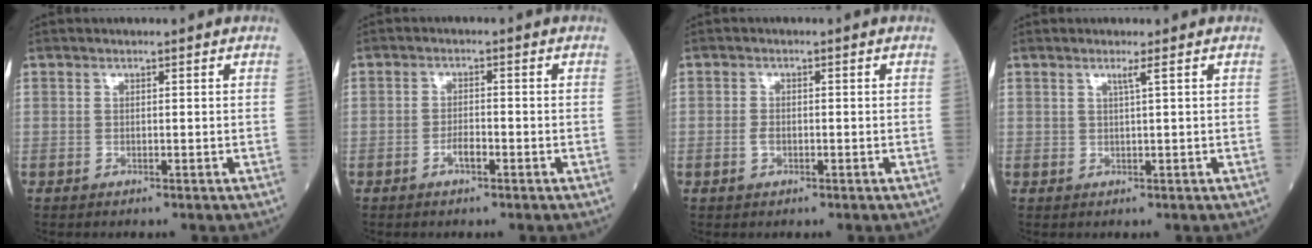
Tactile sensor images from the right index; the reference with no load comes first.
{"total": 2.1, "force": [-1.1, 0.6, 1.7], "torque": [-0.026, 0.003, -0.021]}
{"total": 1.5, "force": [-0.5, 0.9, 1.1], "torque": [-0.023, 0.001, -0.009]}
{"total": 1.5, "force": [0.6, -1.0, 0.9], "torque": [-0.028, -0.008, 0.014]}